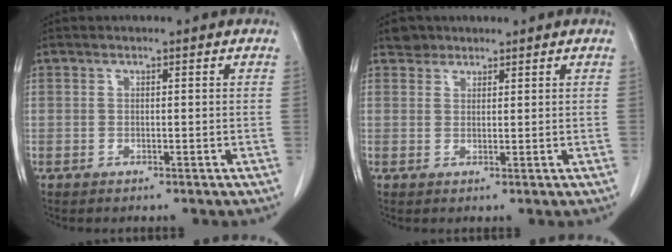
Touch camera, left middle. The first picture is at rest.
{"total": 2.0, "force": [1.5, 1.2, -0.1], "torque": [0.005, 0.007, 0.023]}